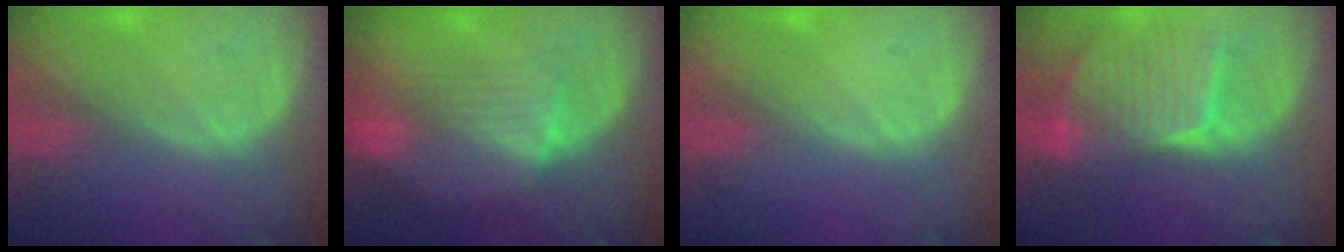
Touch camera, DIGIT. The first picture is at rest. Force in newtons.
{"total": 8.6, "press": 8.0, "slide": 3.2}
{"total": 0.0}
{"total": 9.0, "press": 7.9, "slide": 4.3}